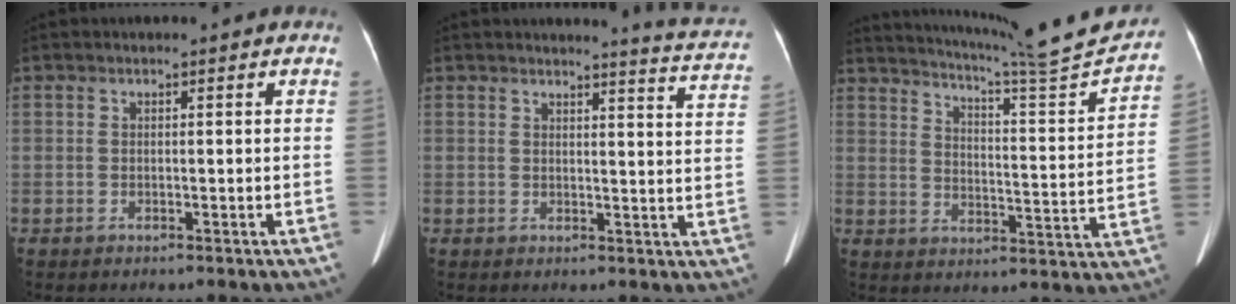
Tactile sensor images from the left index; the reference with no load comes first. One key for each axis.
{"total": 8.7, "fx": 8.6, "fy": -0.8, "fz": 1.4, "tx": -0.019, "ty": -0.063, "tz": 0.075}
{"total": 19.9, "fx": 18.7, "fy": -1.2, "fz": 7.0, "tx": -0.117, "ty": -0.062, "tz": 0.240}